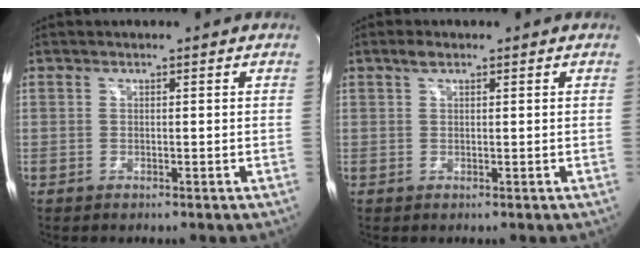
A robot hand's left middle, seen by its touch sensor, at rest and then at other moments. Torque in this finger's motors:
{"motor_torque": [0.43, -0.13, -0.07, 0.02]}